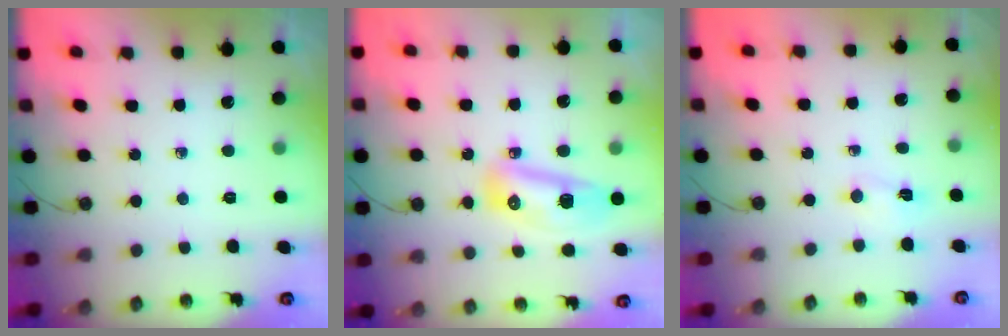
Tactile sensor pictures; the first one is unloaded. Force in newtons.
{"total": 10.0, "press": 9.9, "slide": 1.2}
{"total": 2.3, "press": 2.2, "slide": 0.7}